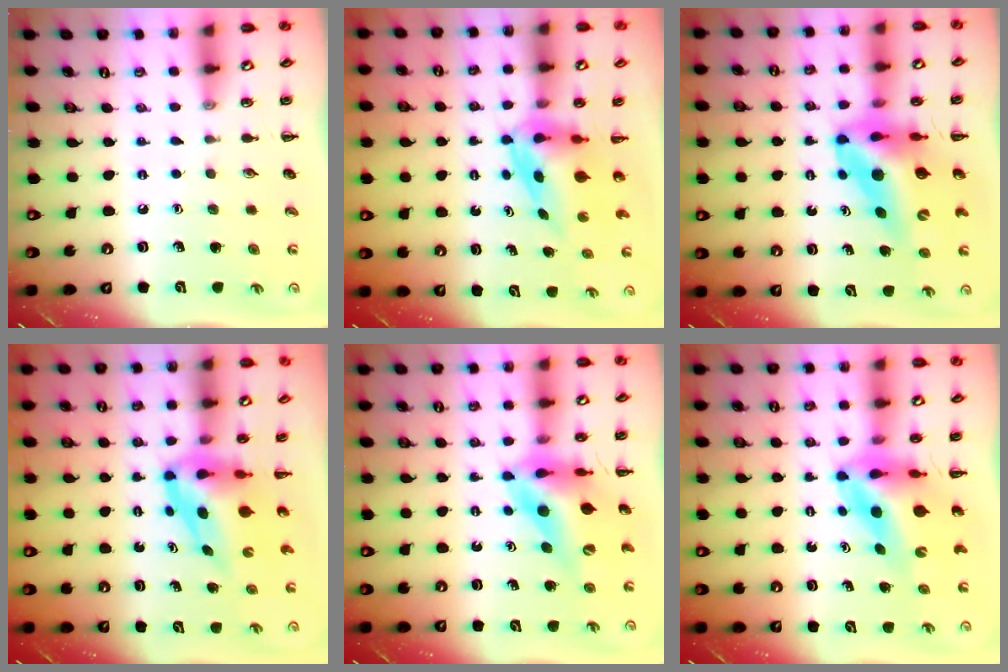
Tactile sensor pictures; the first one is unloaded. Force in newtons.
{"total": 4.0, "press": 3.9, "slide": 0.7}
{"total": 13.9, "press": 13.2, "slide": 4.2}
{"total": 6.6, "press": 6.4, "slide": 1.7}
{"total": 12.7, "press": 12.1, "slide": 3.8}
{"total": 9.5, "press": 9.0, "slide": 3.2}